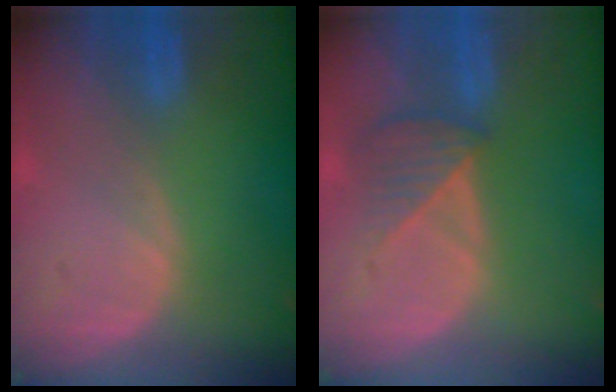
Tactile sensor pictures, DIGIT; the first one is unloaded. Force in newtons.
{"total": 3.8, "press": 3.5, "slide": 1.4}